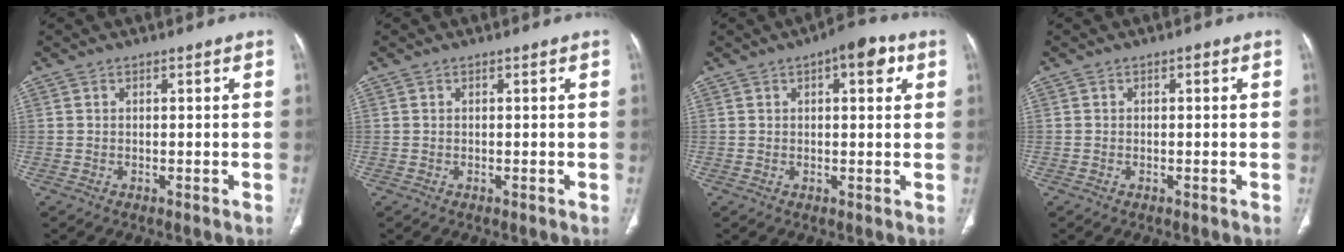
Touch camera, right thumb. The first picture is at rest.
{"total": 0.0}
{"total": 6.7, "force": [2.8, 2.8, 5.4], "torque": [-0.052, 0.005, 0.028]}
{"total": 0.5, "force": [0.0, 0.3, 0.4], "torque": [-0.003, 0.003, -0.003]}